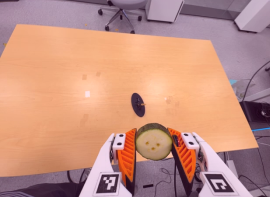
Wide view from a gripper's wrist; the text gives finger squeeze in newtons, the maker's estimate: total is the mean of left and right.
{"total": 7.5, "left": 6.8, "right": 8.1}